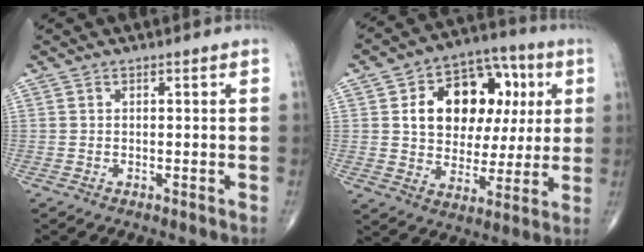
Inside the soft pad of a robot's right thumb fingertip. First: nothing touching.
{"total": 18.8, "force": [4.3, 13.1, 12.8], "torque": [-0.143, 0.017, 0.068]}